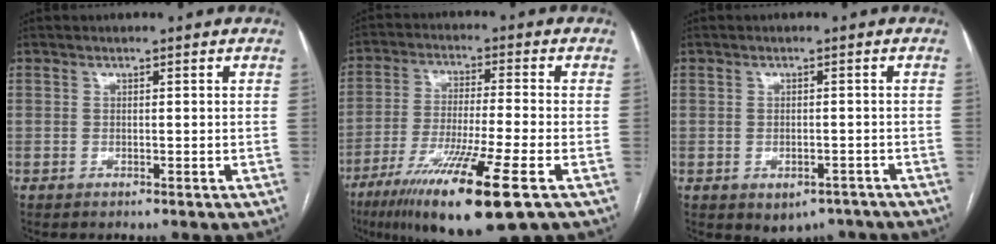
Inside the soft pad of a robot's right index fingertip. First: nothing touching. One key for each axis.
{"total": 16.1, "fx": -8.9, "fy": 0.3, "fz": 13.4, "tx": -0.244, "ty": -0.044, "tz": -0.153}
{"total": 4.7, "fx": -3.2, "fy": 3.0, "fz": 1.7, "tx": -0.013, "ty": 0.006, "tz": -0.036}